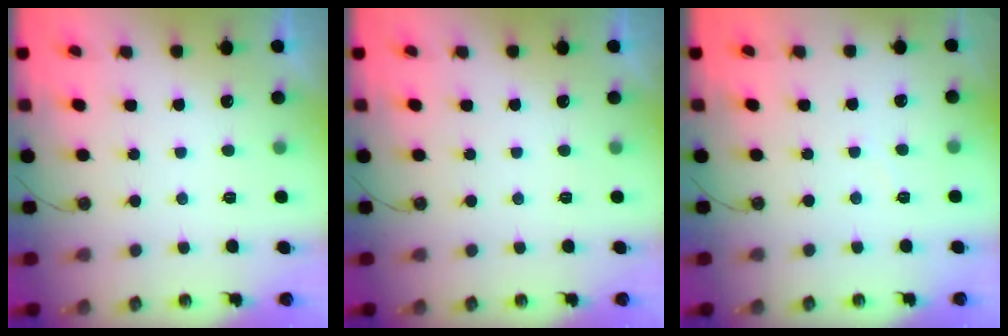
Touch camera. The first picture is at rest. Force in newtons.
{"total": 0.0}
{"total": 2.8, "press": 2.8, "slide": 0.4}